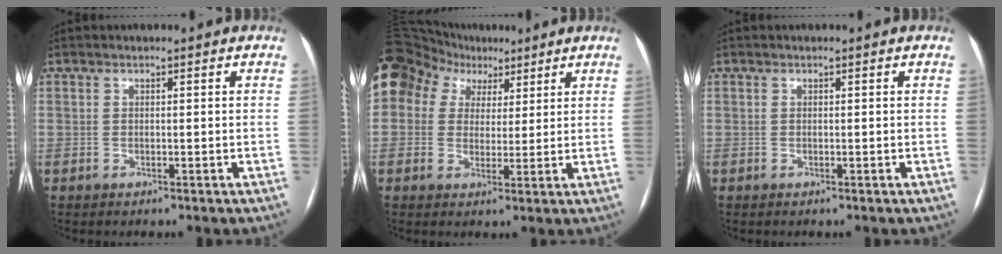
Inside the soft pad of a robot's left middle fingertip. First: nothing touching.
{"total": 22.6, "force": [11.8, 16.7, 9.5], "torque": [-0.304, 0.098, 0.226]}
{"total": 0.0}